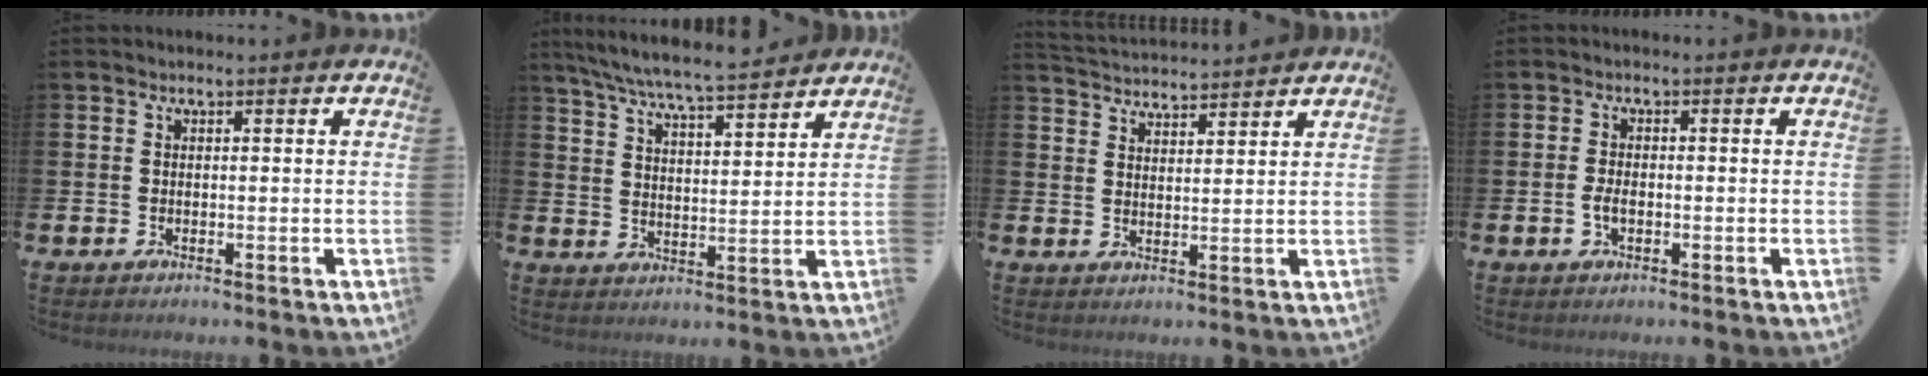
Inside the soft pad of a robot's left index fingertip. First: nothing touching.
{"total": 7.4, "force": [7.0, 0.2, 2.3], "torque": [-0.069, -0.044, 0.125]}
{"total": 3.9, "force": [3.9, 0.1, -0.3], "torque": [-0.012, -0.024, 0.072]}
{"total": 1.9, "force": [-0.5, 1.1, 1.5], "torque": [-0.026, 0.002, -0.011]}